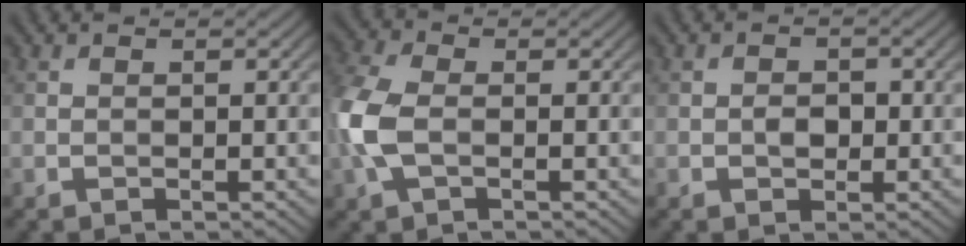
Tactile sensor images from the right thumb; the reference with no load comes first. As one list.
[{"total": 7.1, "force": [-0.9, 4.2, 5.7], "torque": [-0.162, 0.002, -0.028]}, {"total": 1.8, "force": [-0.3, 1.4, 1.1], "torque": [-0.023, -0.004, -0.008]}]